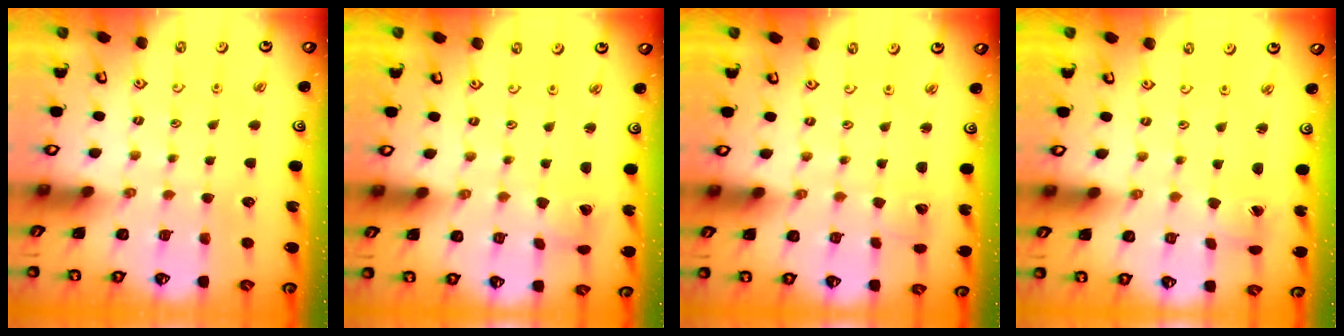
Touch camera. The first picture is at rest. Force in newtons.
{"total": 2.9, "press": 2.9, "slide": 0.2}
{"total": 2.3, "press": 2.3, "slide": 0.1}
{"total": 1.3, "press": 1.3, "slide": 0.0}